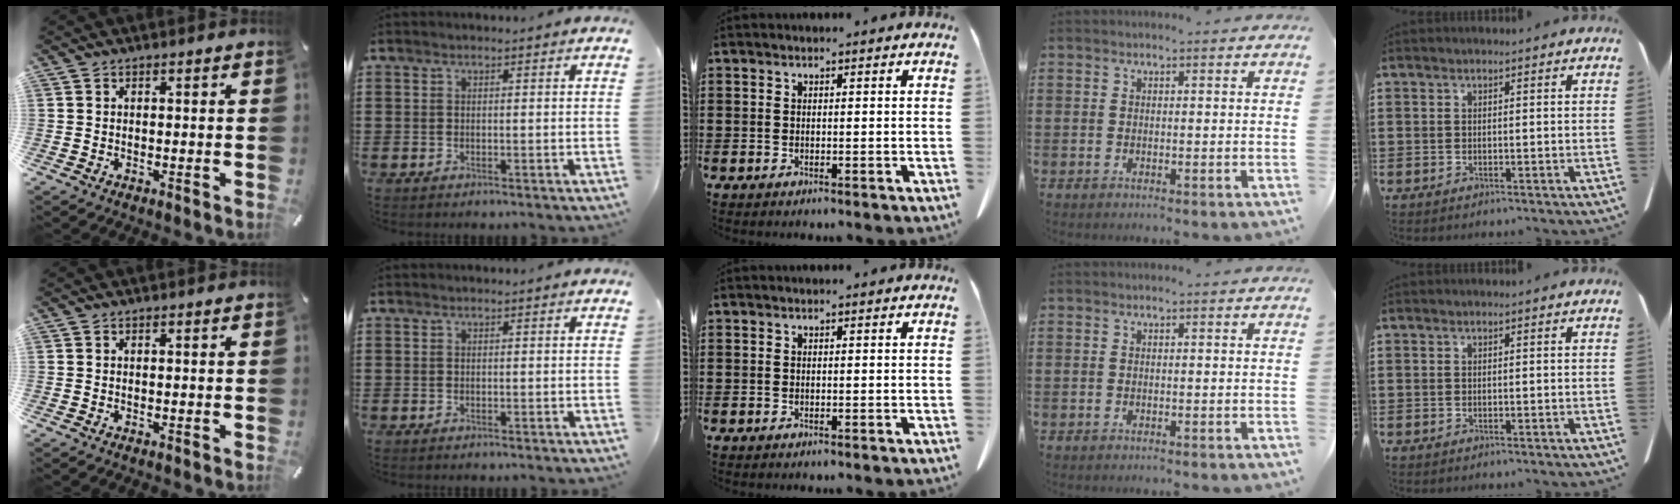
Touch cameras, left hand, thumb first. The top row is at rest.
{}